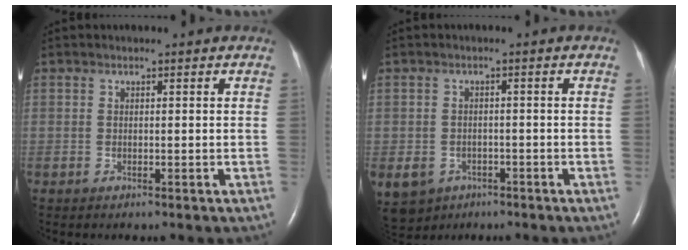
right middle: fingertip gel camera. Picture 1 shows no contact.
{"total": 9.4, "force": [-4.9, 7.5, 2.8], "torque": [-0.087, 0.001, -0.066]}